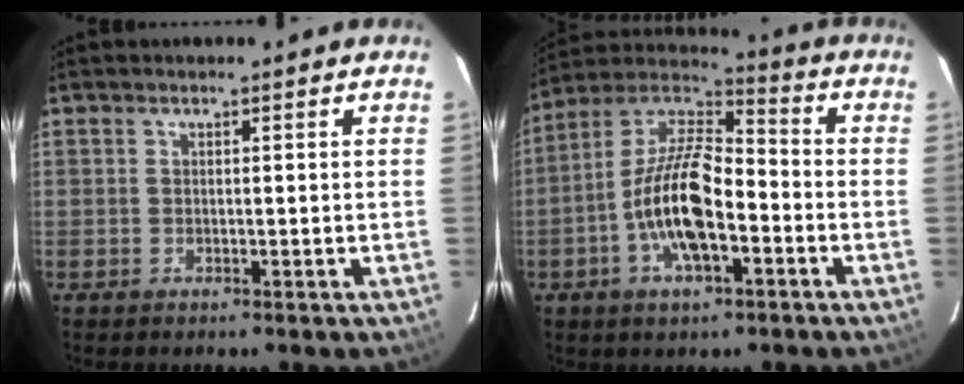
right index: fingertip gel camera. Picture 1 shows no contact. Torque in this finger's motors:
{"motor_torque": [2.14, 0.00, 1.05, 0.19]}